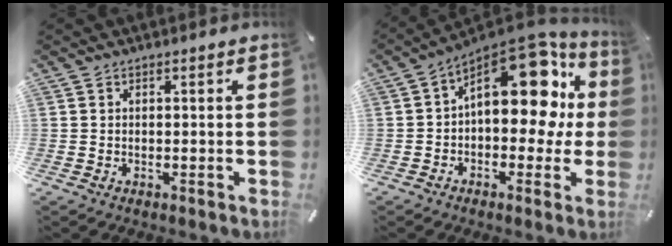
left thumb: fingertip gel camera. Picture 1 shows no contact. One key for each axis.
{"total": 19.4, "fx": 6.5, "fy": 10.8, "fz": 14.7, "tx": -0.197, "ty": -0.053, "tz": 0.108}